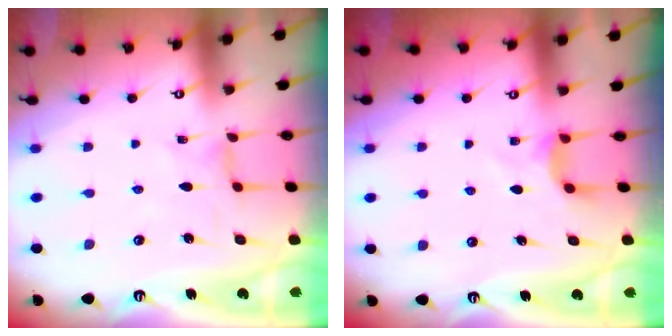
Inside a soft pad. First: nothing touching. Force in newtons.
{"total": 3.8, "press": 3.8, "slide": 0.6}